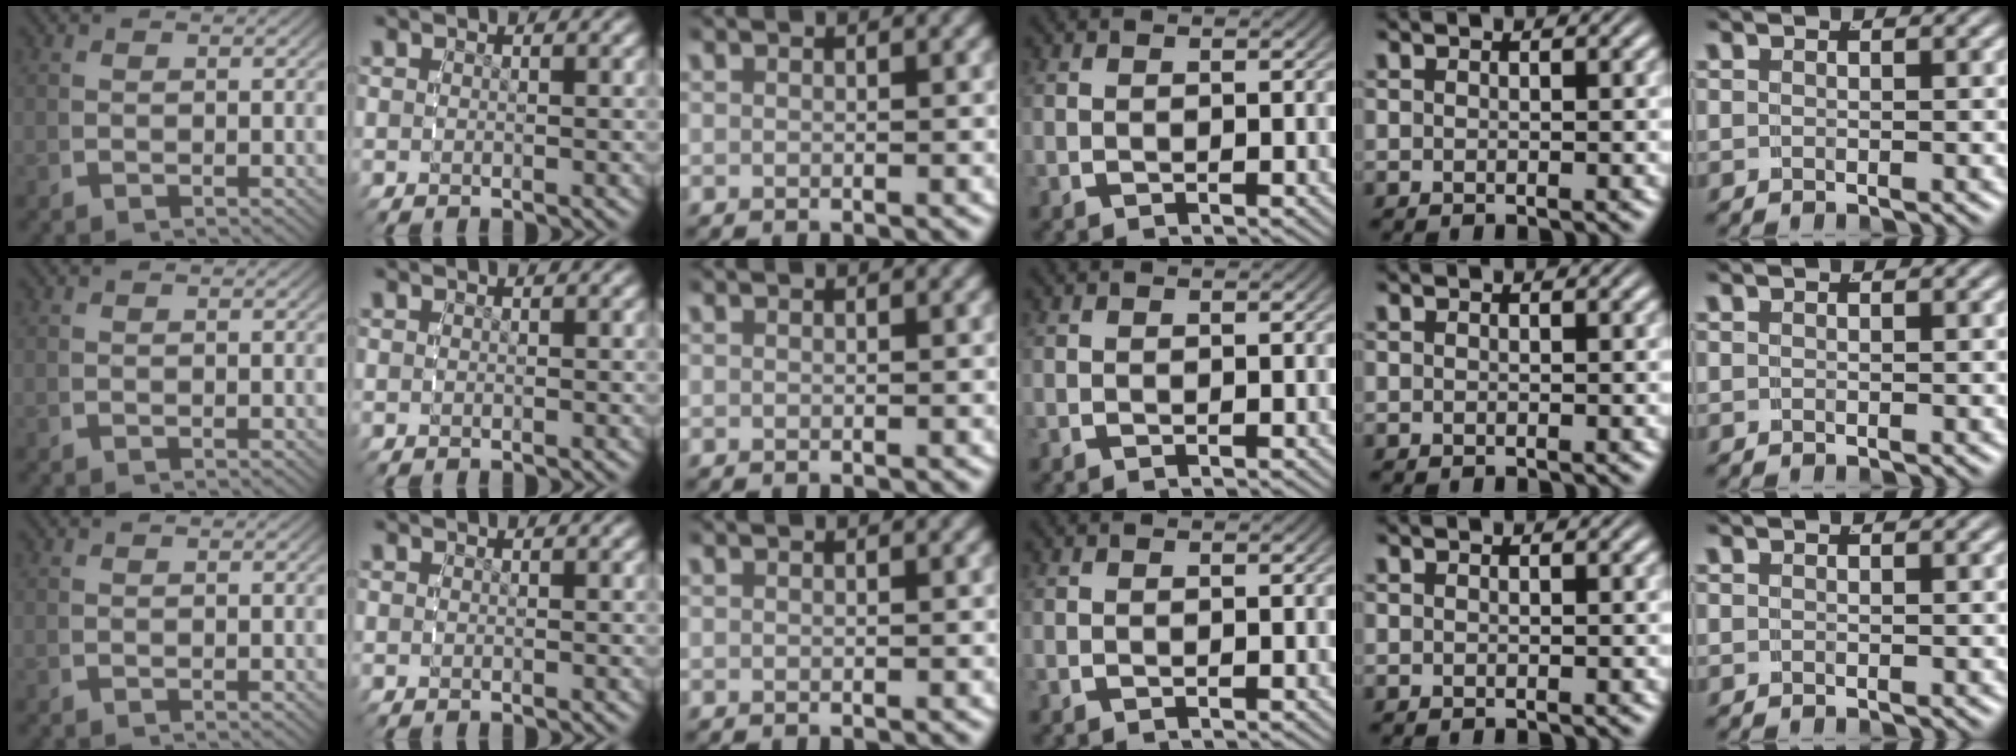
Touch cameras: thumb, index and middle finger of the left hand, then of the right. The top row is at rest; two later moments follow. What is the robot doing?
{"motion": "reach", "object": "toothpaste"}